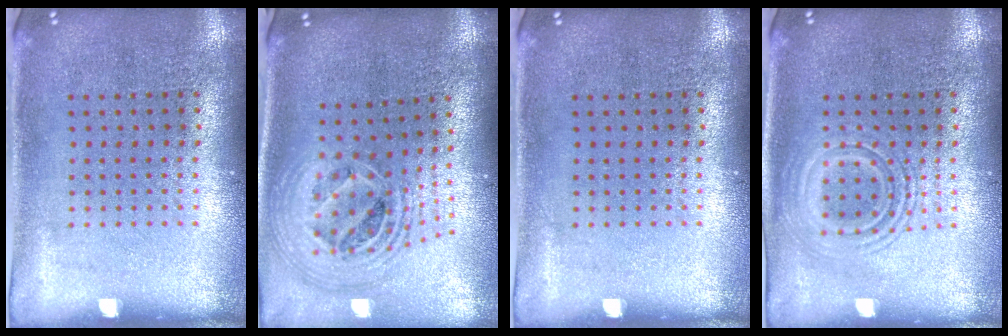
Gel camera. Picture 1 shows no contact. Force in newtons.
{"total": 2.5, "press": 1.8, "slide": 1.7}
{"total": 0.0}
{"total": 2.8, "press": 2.8, "slide": 0.4}